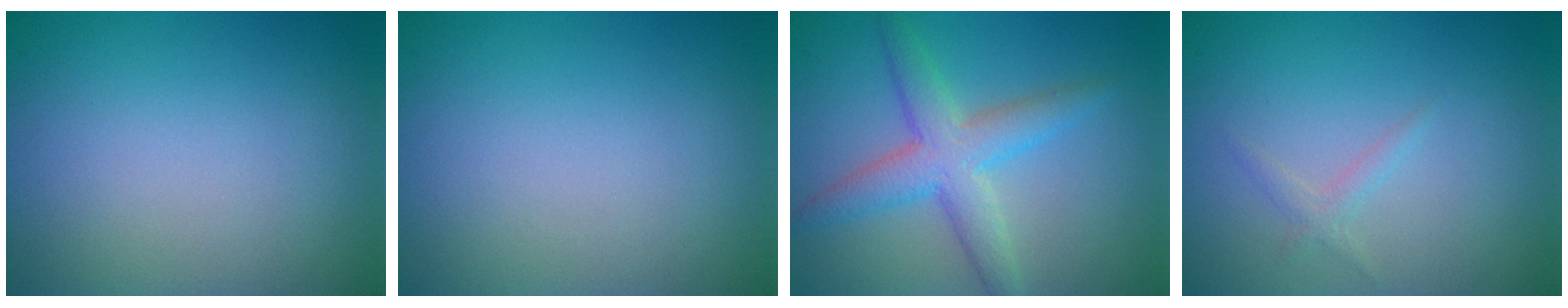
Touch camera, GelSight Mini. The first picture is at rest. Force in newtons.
{"total": 0.0}
{"total": 4.4, "press": 4.4, "slide": 0.0}
{"total": 0.9, "press": 0.9, "slide": 0.1}